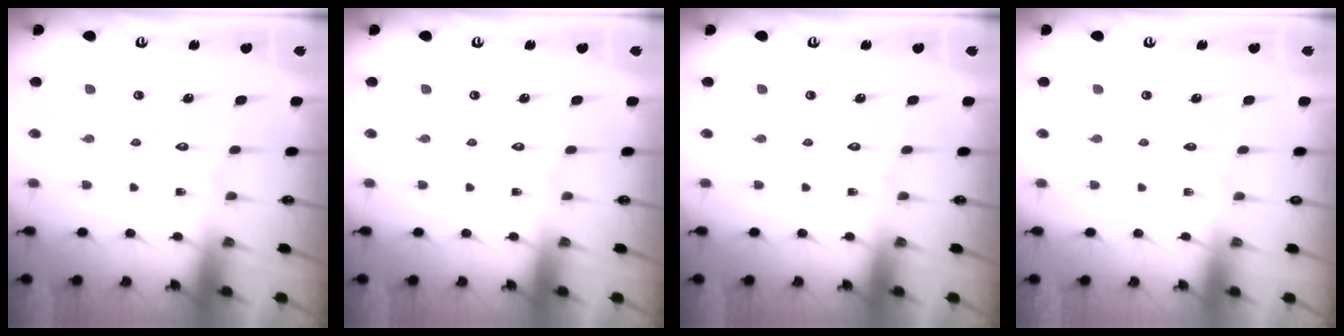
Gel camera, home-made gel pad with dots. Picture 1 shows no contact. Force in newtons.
{"total": 0.0}
{"total": 0.0}
{"total": 0.0}